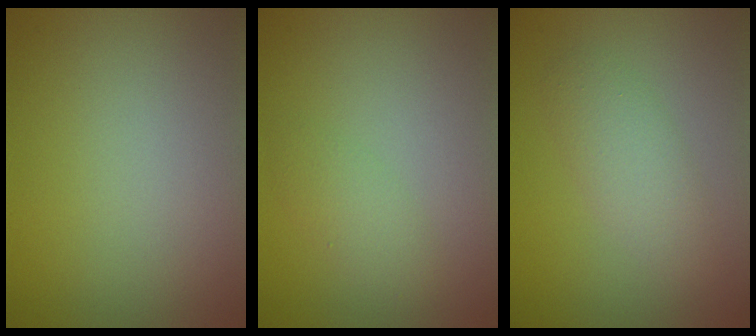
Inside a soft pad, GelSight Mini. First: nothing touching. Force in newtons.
{"total": 0.7, "press": 0.7, "slide": 0.1}
{"total": 2.5, "press": 2.5, "slide": 0.1}